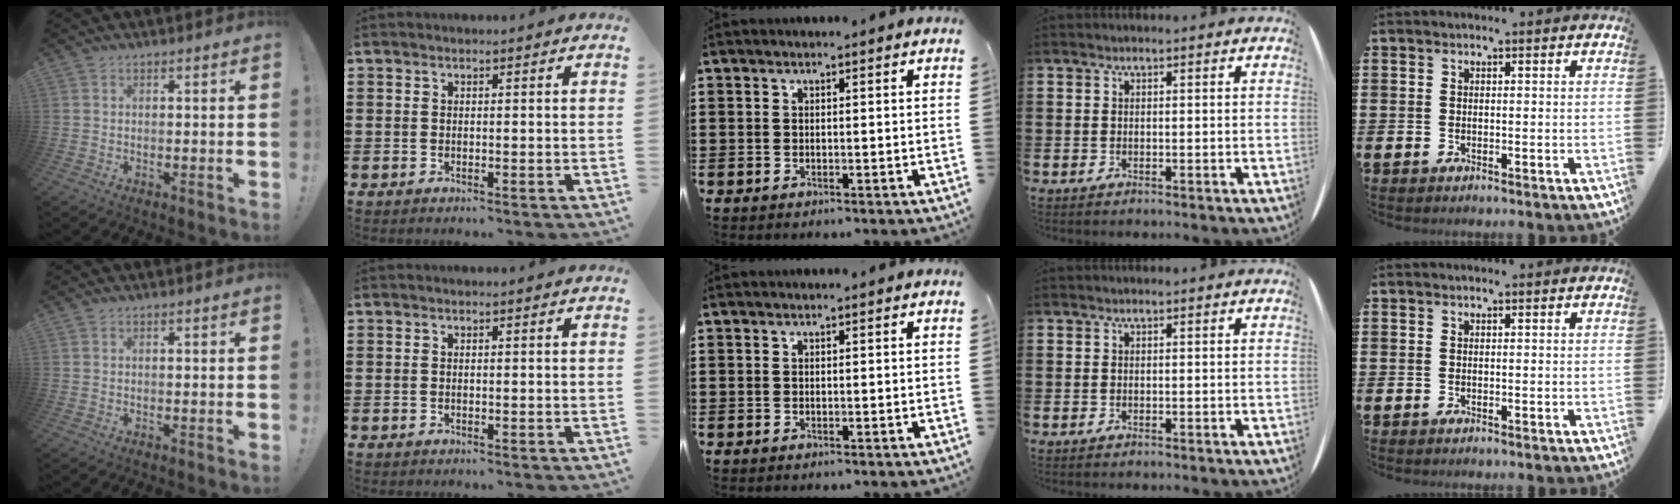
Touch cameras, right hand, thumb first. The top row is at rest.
{}